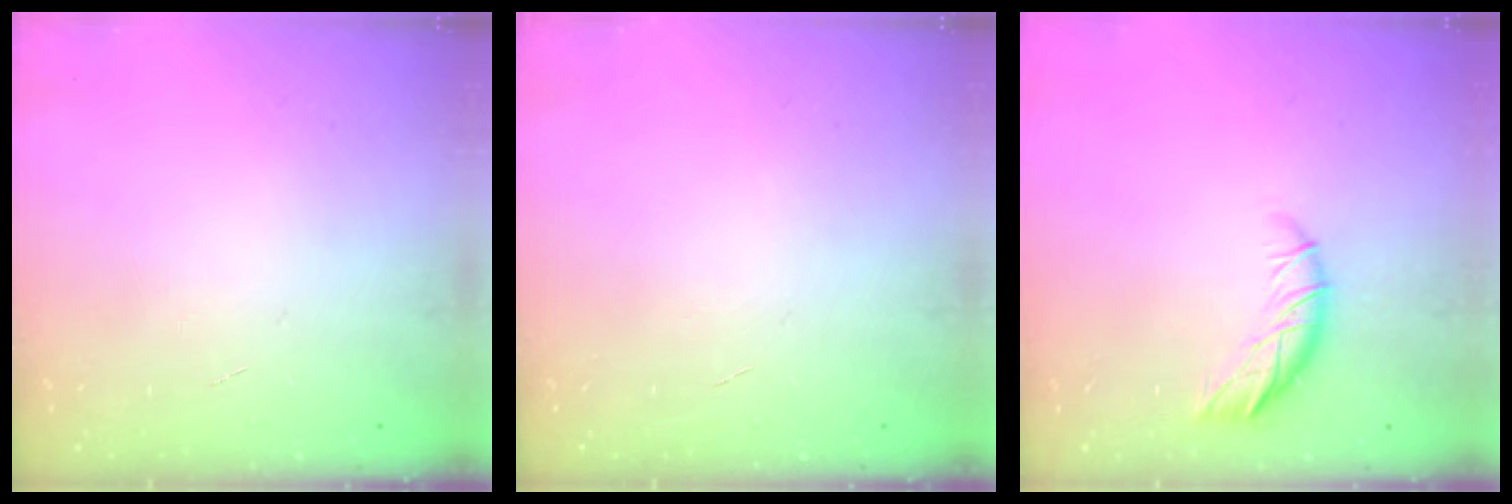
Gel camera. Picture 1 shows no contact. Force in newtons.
{"total": 0.0}
{"total": 9.4, "press": 9.2, "slide": 1.8}